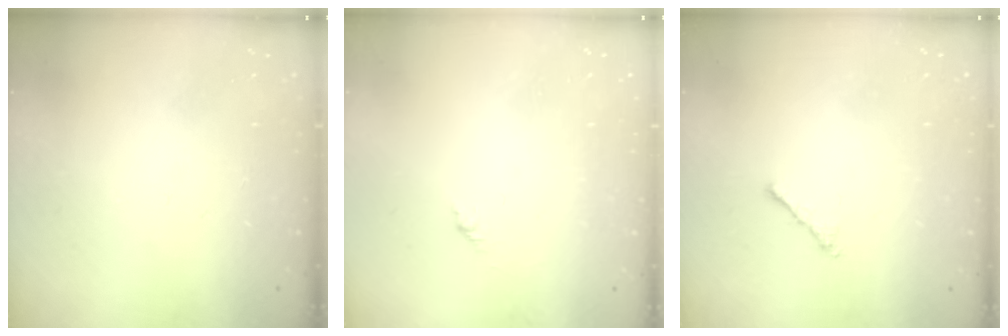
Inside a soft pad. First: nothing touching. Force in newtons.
{"total": 1.7, "press": 1.6, "slide": 0.7}
{"total": 1.0, "press": 0.9, "slide": 0.4}